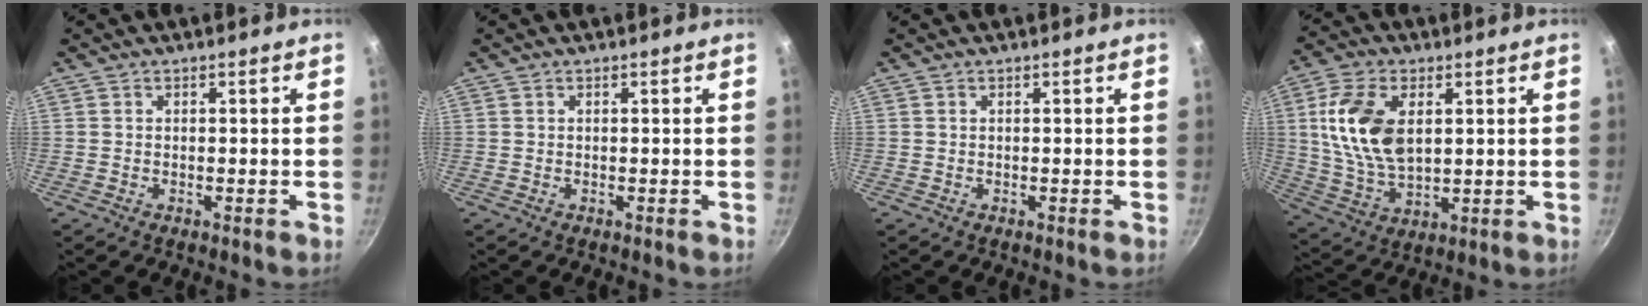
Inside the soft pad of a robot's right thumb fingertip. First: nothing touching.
{"total": 0.0}
{"total": 0.0}
{"total": 14.4, "force": [3.2, 8.4, 11.2], "torque": [-0.204, -0.013, 0.067]}